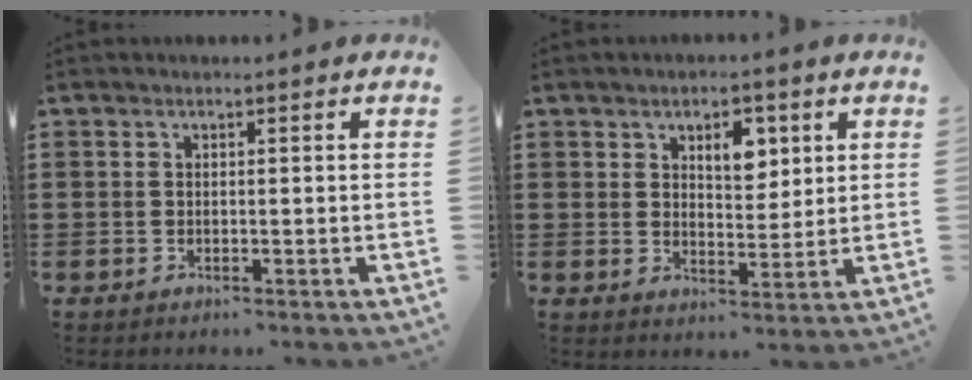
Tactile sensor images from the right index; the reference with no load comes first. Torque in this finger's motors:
{"motor_torque": [0.23, -0.21, 0.30, 0.08]}